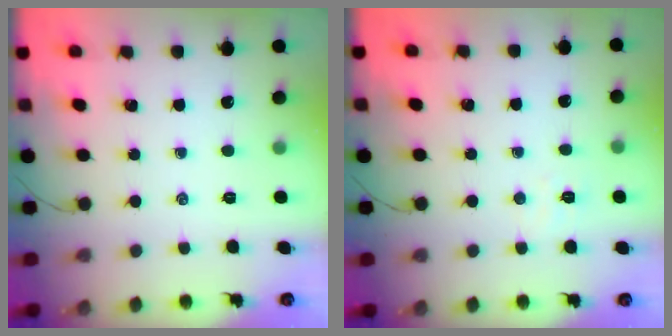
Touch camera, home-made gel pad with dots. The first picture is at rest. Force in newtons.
{"total": 3.4, "press": 3.3, "slide": 1.0}